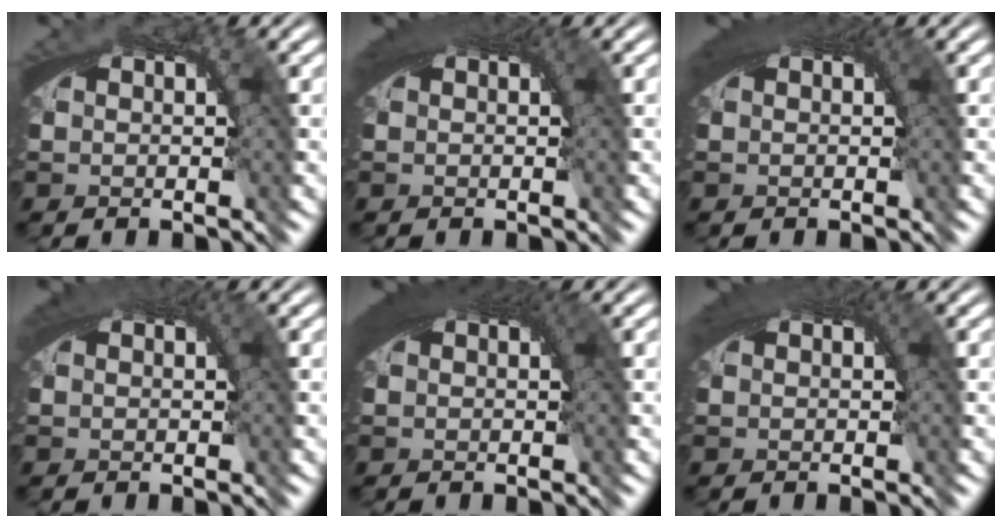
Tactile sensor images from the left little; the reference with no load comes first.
{"total": 2.6, "force": [0.7, 1.5, 2.0], "torque": [-0.033, -0.006, 0.012]}
{"total": 2.8, "force": [0.7, 1.5, 2.2], "torque": [-0.037, -0.007, 0.013]}
{"total": 1.7, "force": [0.6, 1.0, 1.2], "torque": [-0.018, -0.004, 0.009]}
{"total": 4.1, "force": [1.2, 2.0, 3.4], "torque": [-0.051, -0.003, 0.019]}
{"total": 2.3, "force": [0.7, 1.3, 1.8], "torque": [-0.028, -0.006, 0.012]}